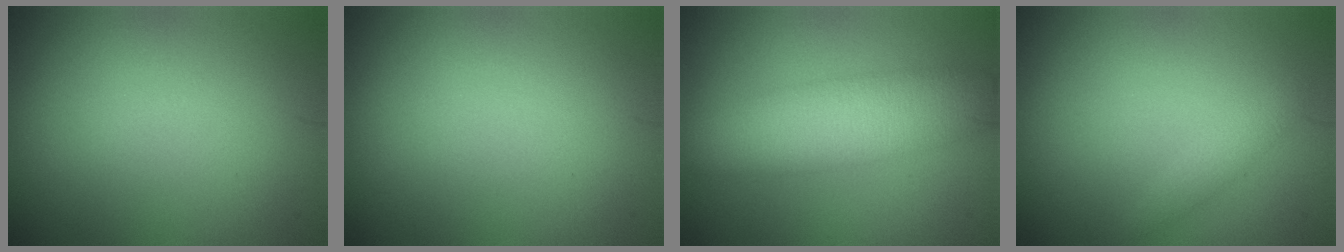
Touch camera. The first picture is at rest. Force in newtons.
{"total": 0.0}
{"total": 6.9, "press": 6.9, "slide": 0.3}
{"total": 1.1, "press": 1.1, "slide": 0.1}